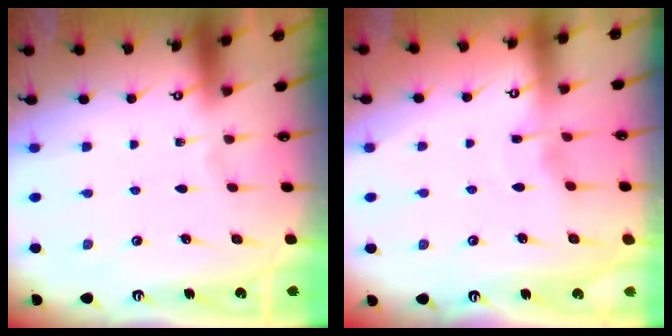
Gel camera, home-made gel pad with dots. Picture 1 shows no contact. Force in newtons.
{"total": 3.0, "press": 2.9, "slide": 0.4}